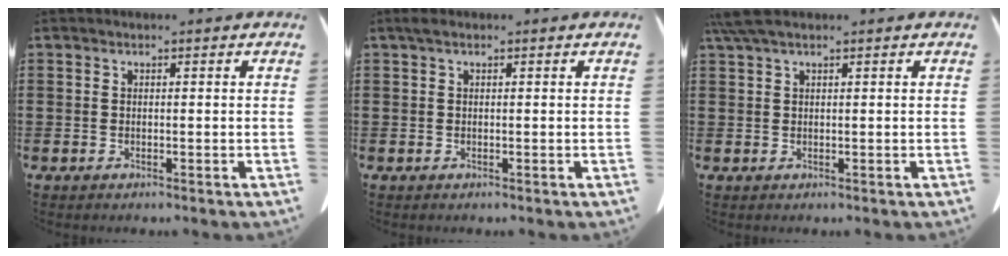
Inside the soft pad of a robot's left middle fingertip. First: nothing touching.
{"total": 0.8, "force": [0.3, 0.5, 0.6], "torque": [-0.015, 0.005, 0.004]}
{"total": 2.9, "force": [1.9, 0.5, 2.1], "torque": [-0.046, 0.003, 0.035]}